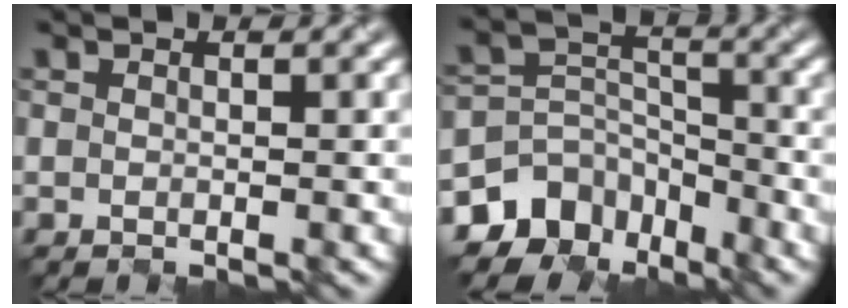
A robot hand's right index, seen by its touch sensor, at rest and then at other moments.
{"total": 8.3, "force": [-6.4, 5.2, 1.2], "torque": [-0.012, 0.001, -0.109]}